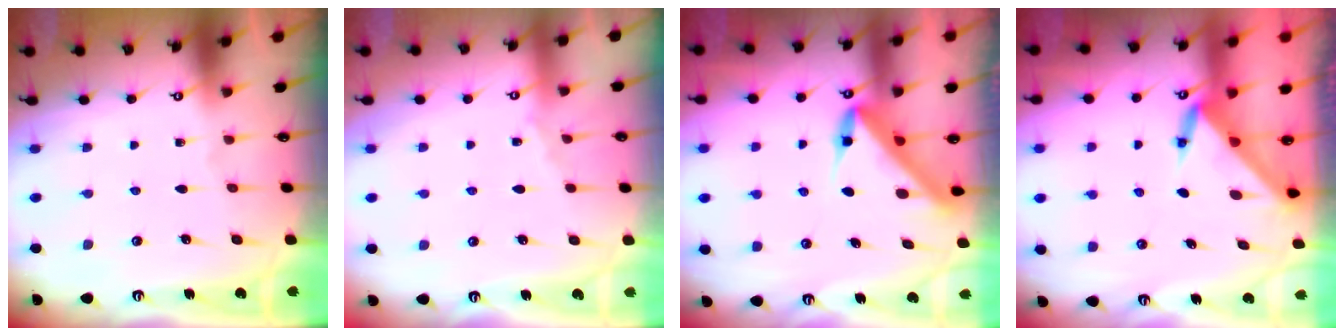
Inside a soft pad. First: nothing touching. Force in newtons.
{"total": 2.8, "press": 2.8, "slide": 0.5}
{"total": 5.9, "press": 5.9, "slide": 0.2}
{"total": 3.4, "press": 3.4, "slide": 0.1}